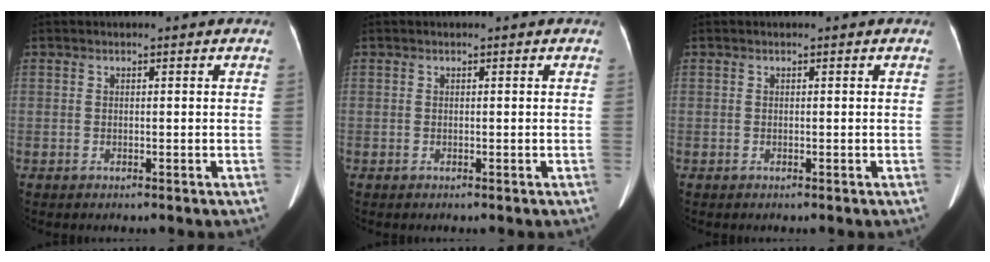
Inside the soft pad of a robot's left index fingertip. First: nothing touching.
{"total": 0.0}
{"total": 0.0}